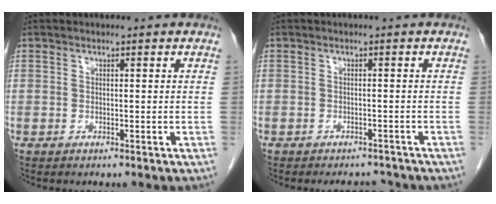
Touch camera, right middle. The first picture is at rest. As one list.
[{"total": 3.5, "force": [-3.3, 1.1, 0.5], "torque": [-0.004, -0.004, -0.045]}]